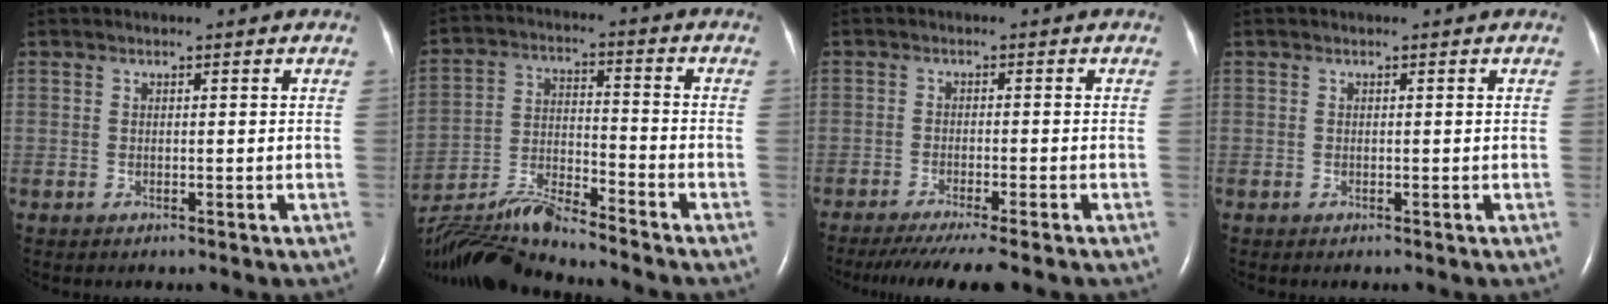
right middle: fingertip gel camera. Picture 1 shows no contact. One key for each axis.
{"total": 12.6, "fx": -11.7, "fy": -0.4, "fz": 4.6, "tx": -0.098, "ty": 0.001, "tz": -0.220}
{"total": 8.5, "fx": -7.0, "fy": -0.4, "fz": 4.7, "tx": -0.061, "ty": -0.024, "tz": -0.109}
{"total": 0.0}